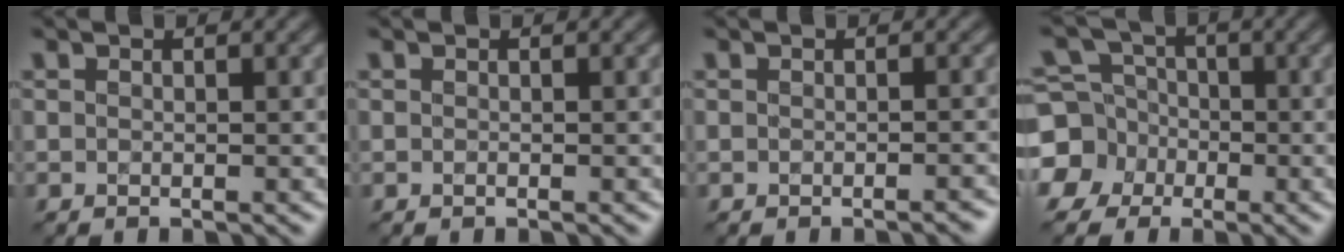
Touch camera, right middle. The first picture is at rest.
{"total": 0.0}
{"total": 1.1, "force": [-0.7, 0.3, 0.8], "torque": [0.002, 0.007, -0.014]}
{"total": 7.1, "force": [-2.4, 6.5, 1.6], "torque": [-0.035, 0.007, -0.068]}